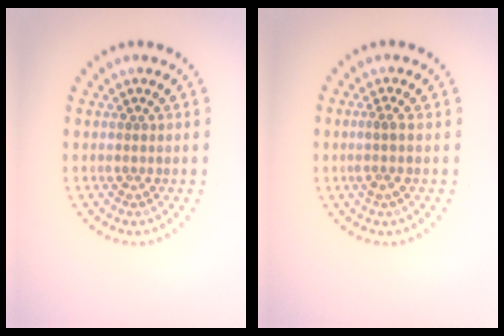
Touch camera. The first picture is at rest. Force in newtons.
{"total": 1.6, "press": 1.2, "slide": 1.1}